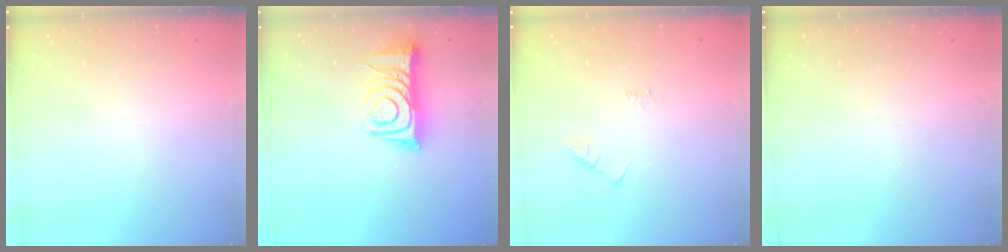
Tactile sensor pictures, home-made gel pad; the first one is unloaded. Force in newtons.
{"total": 11.4, "press": 11.3, "slide": 1.0}
{"total": 2.2, "press": 2.1, "slide": 0.4}
{"total": 0.0}